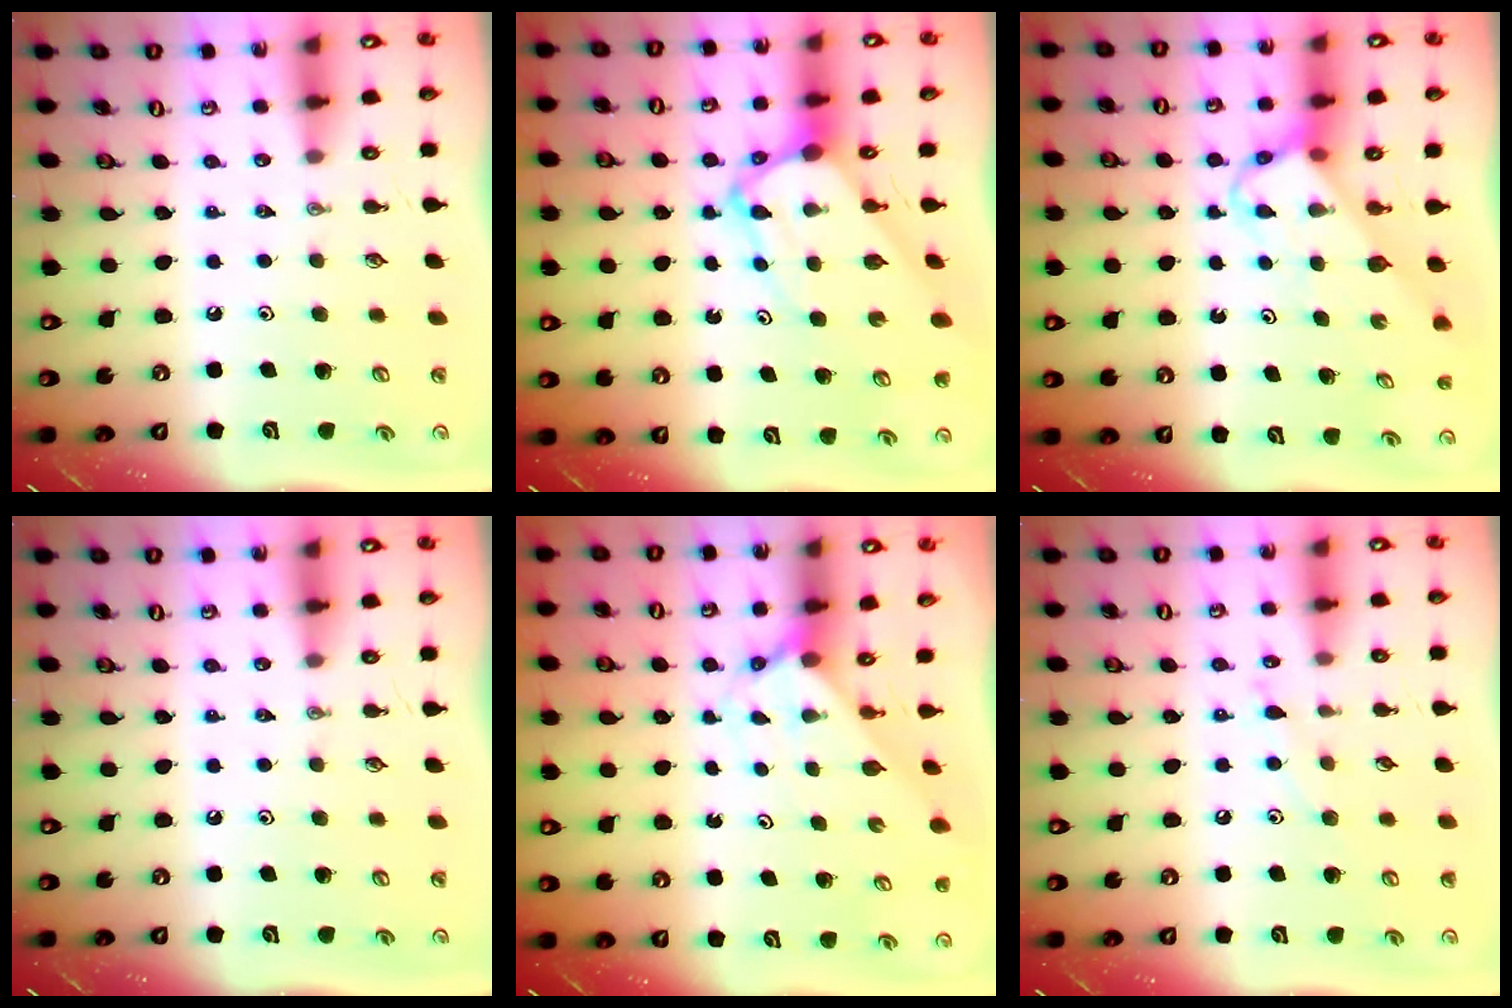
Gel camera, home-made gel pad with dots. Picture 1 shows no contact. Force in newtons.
{"total": 7.3, "press": 7.3, "slide": 0.7}
{"total": 3.8, "press": 3.8, "slide": 0.2}
{"total": 0.0}
{"total": 2.6, "press": 2.6, "slide": 0.3}
{"total": 6.5, "press": 6.5, "slide": 0.5}